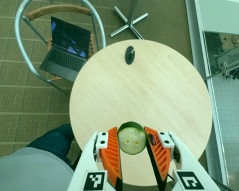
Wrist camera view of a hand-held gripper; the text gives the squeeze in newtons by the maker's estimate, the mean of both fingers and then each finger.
{"total": 8.6, "left": 8.3, "right": 8.9}